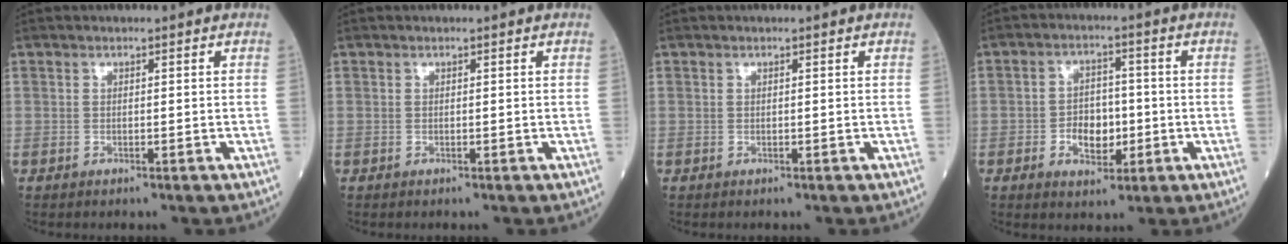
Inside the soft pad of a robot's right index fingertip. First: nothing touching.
{"total": 0.0}
{"total": 0.0}
{"total": 5.6, "force": [-1.3, 3.6, 4.1], "torque": [-0.062, 0.007, -0.018]}